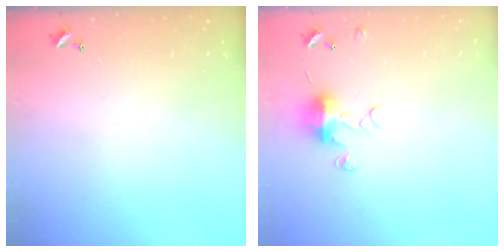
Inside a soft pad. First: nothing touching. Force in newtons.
{"total": 7.4, "press": 7.4, "slide": 1.0}